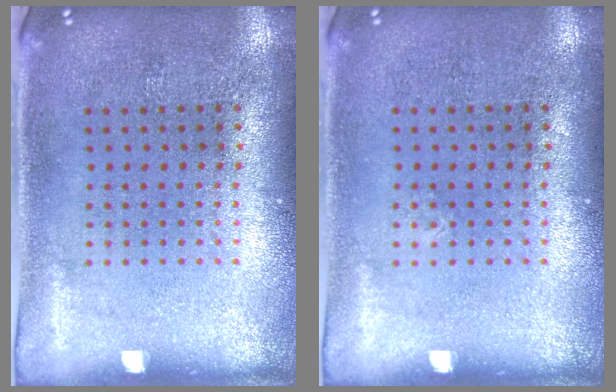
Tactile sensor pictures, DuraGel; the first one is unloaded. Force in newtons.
{"total": 0.0}